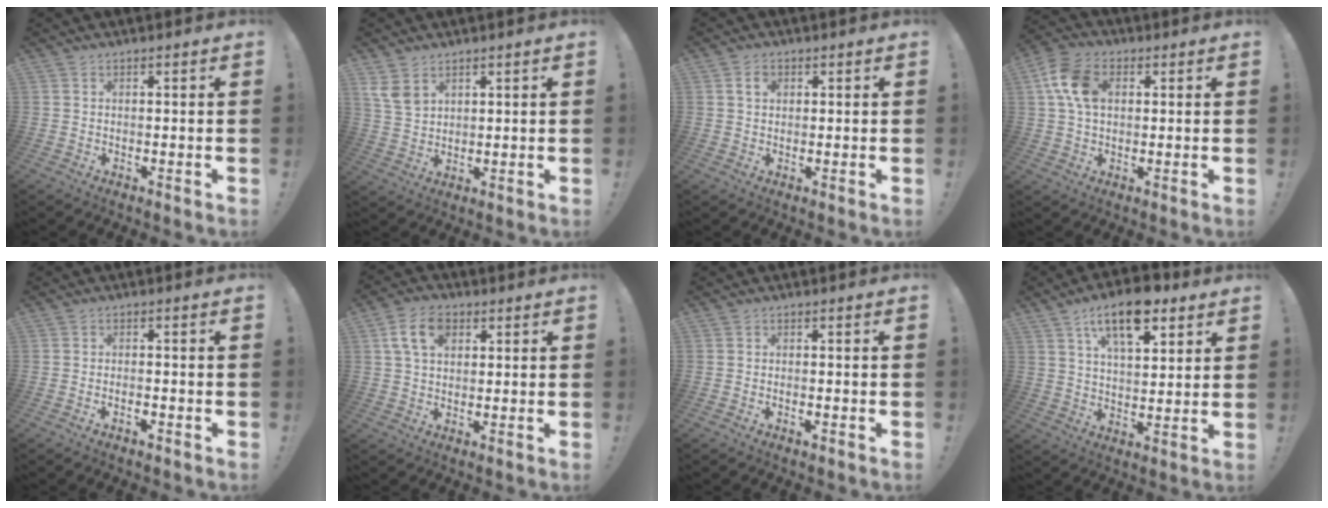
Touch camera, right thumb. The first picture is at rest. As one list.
[{"total": 6.8, "force": [3.8, 4.4, 3.6], "torque": [-0.067, -0.015, 0.075]}, {"total": 2.8, "force": [1.0, 2.0, 1.7], "torque": [-0.026, 0.003, 0.016]}, {"total": 10.7, "force": [2.3, 7.4, 7.4], "torque": [-0.142, 0.015, 0.048]}, {"total": 1.6, "force": [-1.1, 0.5, 1.1], "torque": [-0.023, 0.004, -0.017]}, {"total": 9.4, "force": [3.2, 6.3, 6.2], "torque": [-0.114, 0.007, 0.062]}, {"total": 1.1, "force": [-0.7, 0.4, 0.8], "torque": [-0.019, 0.004, -0.009]}, {"total": 14.0, "force": [8.2, 6.2, 9.5], "torque": [-0.149, -0.030, 0.141]}]